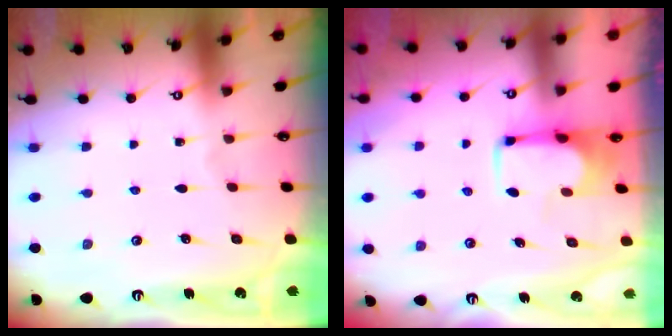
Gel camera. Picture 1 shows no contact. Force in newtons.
{"total": 3.5, "press": 3.5, "slide": 0.2}